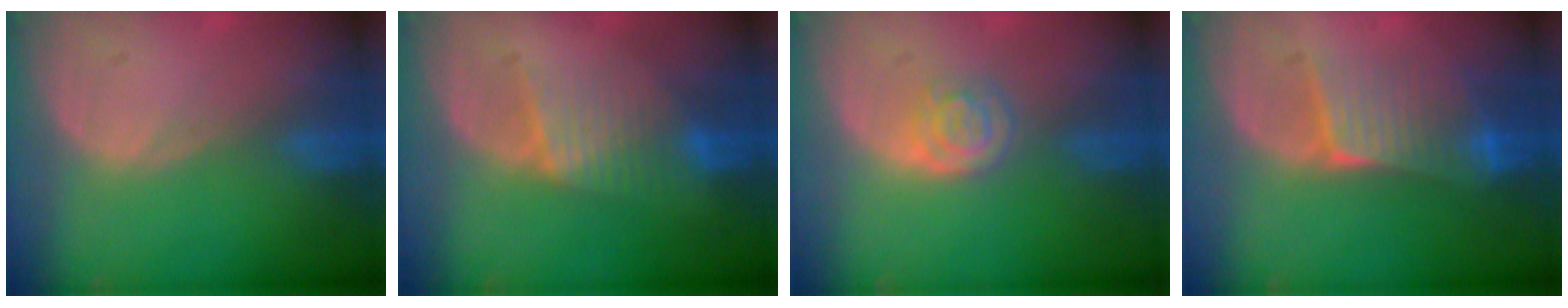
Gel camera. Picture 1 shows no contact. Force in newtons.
{"total": 5.0, "press": 4.9, "slide": 0.4}
{"total": 3.5, "press": 3.5, "slide": 0.6}
{"total": 6.5, "press": 6.4, "slide": 1.5}